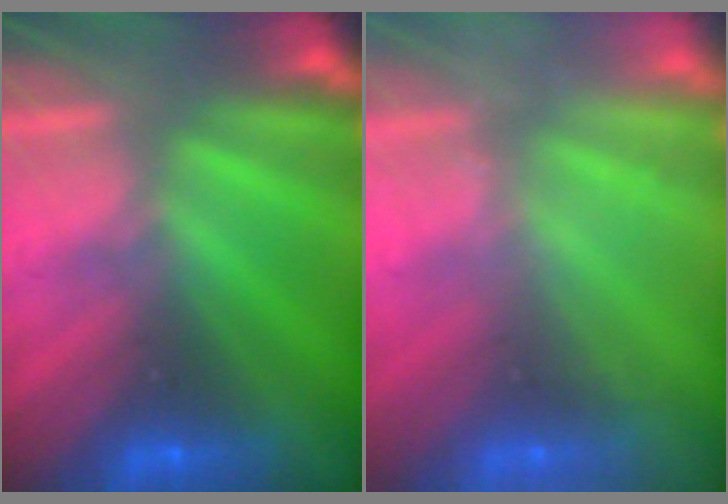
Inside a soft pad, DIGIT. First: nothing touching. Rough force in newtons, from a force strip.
{"total": 2.2}